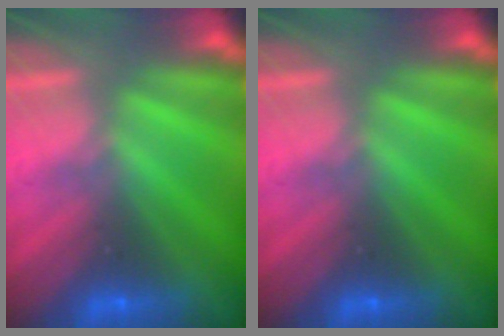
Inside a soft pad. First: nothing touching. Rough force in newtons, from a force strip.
{"total": 0.0}